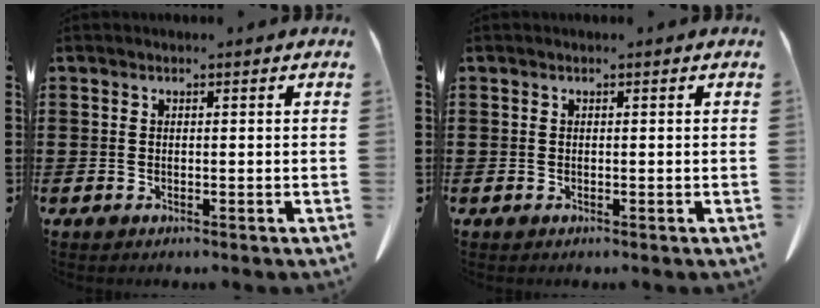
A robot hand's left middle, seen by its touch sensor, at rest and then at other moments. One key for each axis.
{"total": 0.0}